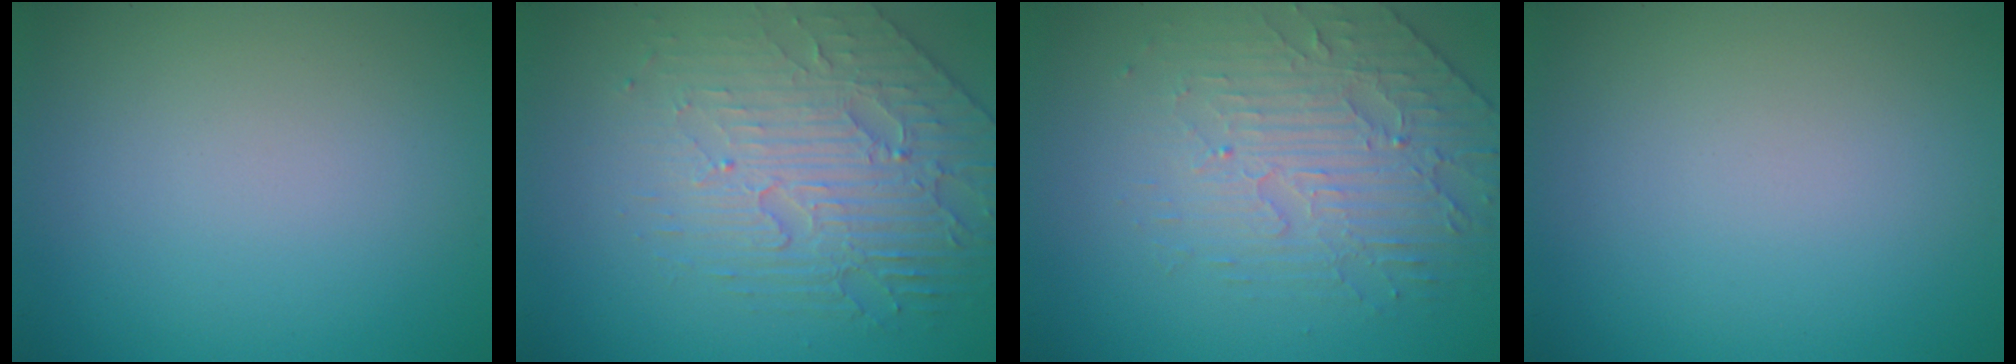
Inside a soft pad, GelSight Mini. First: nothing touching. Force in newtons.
{"total": 4.7, "press": 4.2, "slide": 2.2}
{"total": 4.7, "press": 3.5, "slide": 3.1}
{"total": 0.0}